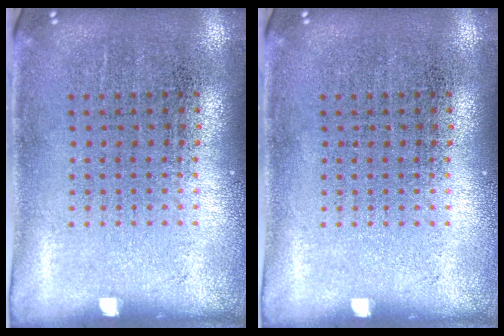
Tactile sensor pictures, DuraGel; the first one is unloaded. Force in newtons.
{"total": 0.0}